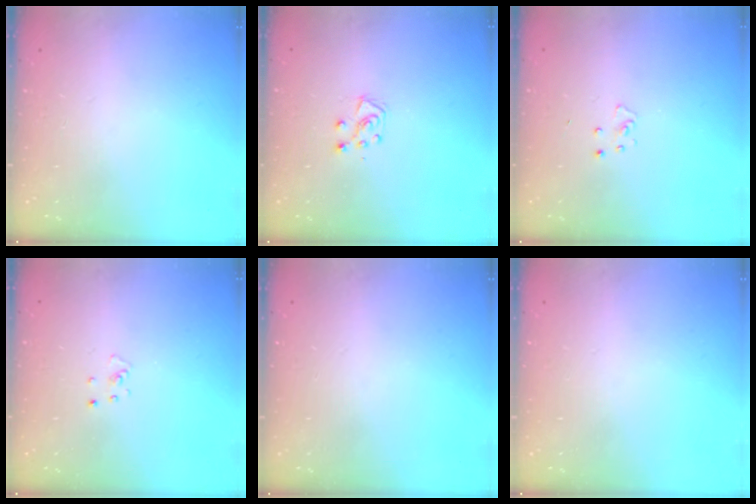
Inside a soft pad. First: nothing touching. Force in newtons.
{"total": 6.3, "press": 6.3, "slide": 0.3}
{"total": 2.6, "press": 2.6, "slide": 0.2}
{"total": 2.6, "press": 2.6, "slide": 0.3}
{"total": 0.0}
{"total": 0.0}